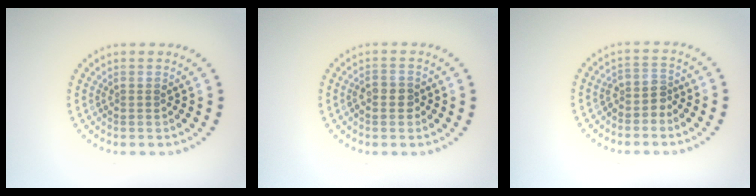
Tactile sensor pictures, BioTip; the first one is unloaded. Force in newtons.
{"total": 1.9, "press": 1.8, "slide": 0.6}
{"total": 1.9, "press": 1.5, "slide": 1.2}